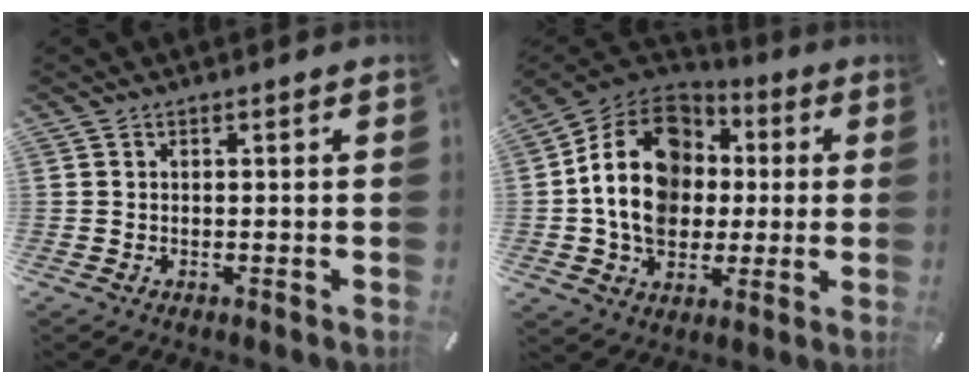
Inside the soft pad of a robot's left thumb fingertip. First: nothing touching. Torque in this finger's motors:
{"motor_torque": [2.55, 2.46, 1.75, -1.02, 0.28]}